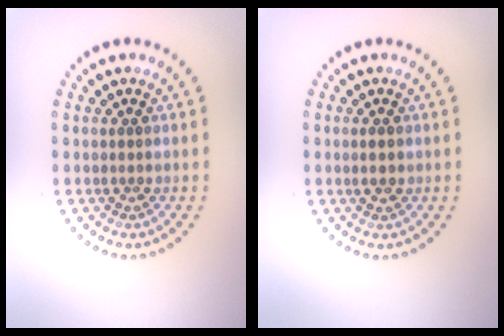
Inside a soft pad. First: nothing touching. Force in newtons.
{"total": 1.7, "press": 1.7, "slide": 0.1}